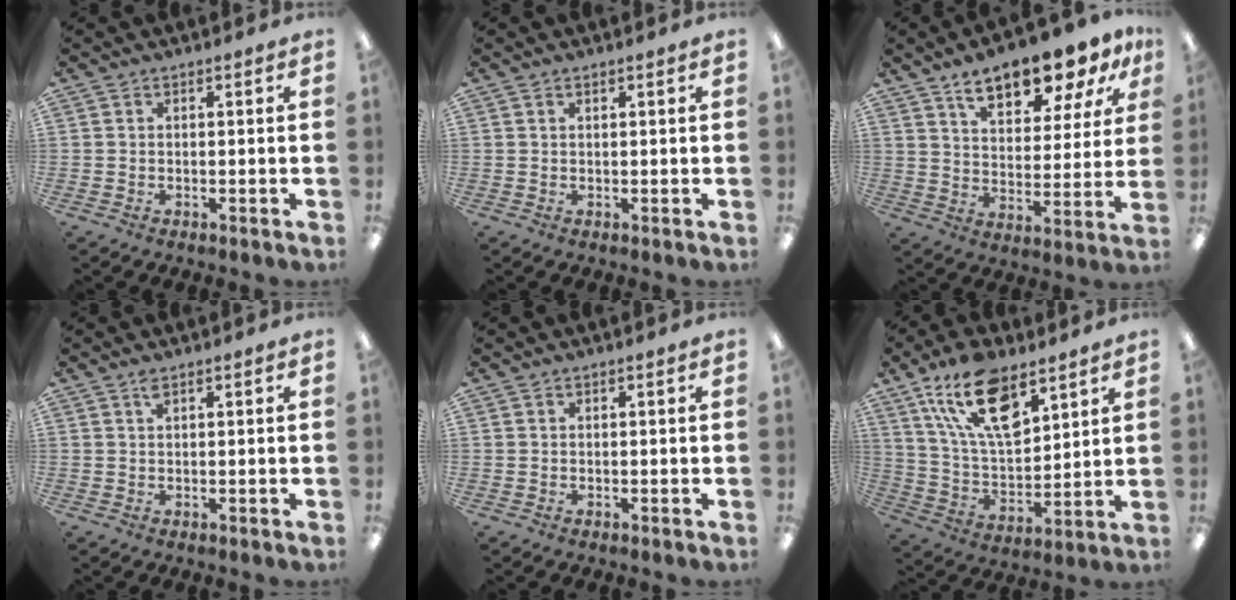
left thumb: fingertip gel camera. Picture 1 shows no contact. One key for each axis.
{"total": 0.6, "fx": 0.4, "fy": 0.1, "fz": 0.3, "tx": -0.007, "ty": 0.001, "tz": 0.008}
{"total": 14.1, "fx": 10.8, "fy": 5.3, "fz": 7.4, "tx": -0.114, "ty": -0.056, "tz": 0.188}
{"total": 1.3, "fx": 0.9, "fy": 0.3, "fz": 0.9, "tx": -0.021, "ty": 0.003, "tz": 0.015}
{"total": 0.0}
{"total": 18.9, "fx": 11.0, "fy": 8.6, "fz": 12.6, "tx": -0.228, "ty": -0.040, "tz": 0.196}